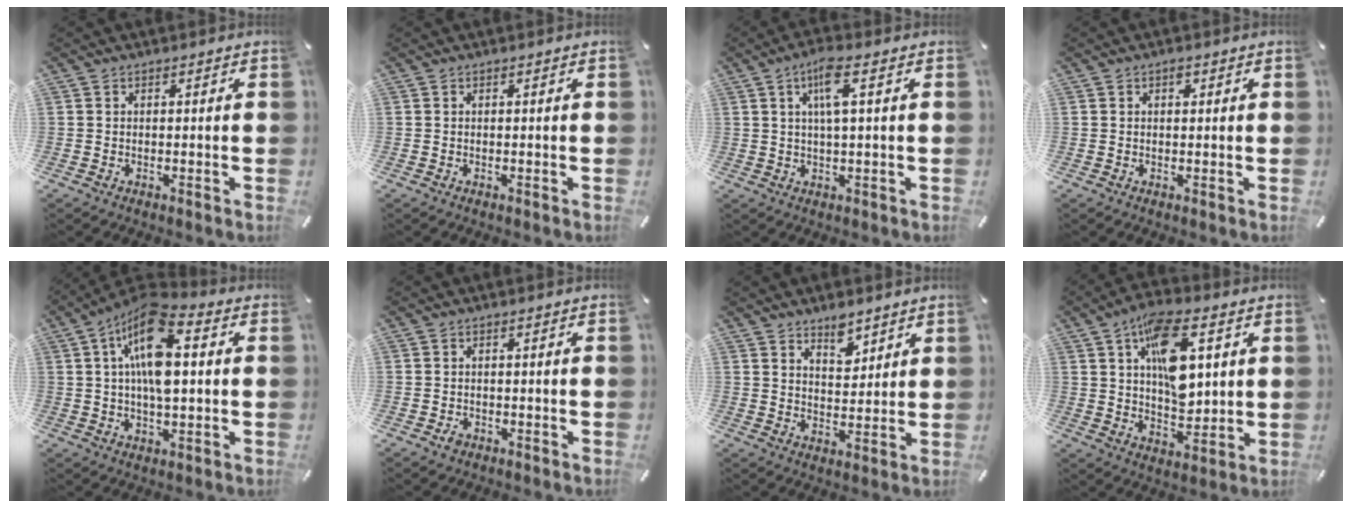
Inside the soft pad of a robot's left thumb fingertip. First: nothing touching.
{"total": 0.0}
{"total": 6.5, "force": [2.2, 1.4, 6.0], "torque": [-0.124, 0.006, 0.035]}
{"total": 1.0, "force": [0.4, 0.6, 0.6], "torque": [-0.007, 0.000, 0.006]}
{"total": 14.7, "force": [3.2, 6.9, 12.6], "torque": [-0.251, -0.005, 0.051]}
{"total": 1.3, "force": [-0.7, 1.0, 0.5], "torque": [-0.012, 0.004, -0.014]}
{"total": 5.6, "force": [4.6, 2.9, 1.6], "torque": [-0.006, -0.032, 0.078]}
{"total": 15.5, "force": [5.0, 8.7, 11.8], "torque": [-0.189, -0.006, 0.089]}